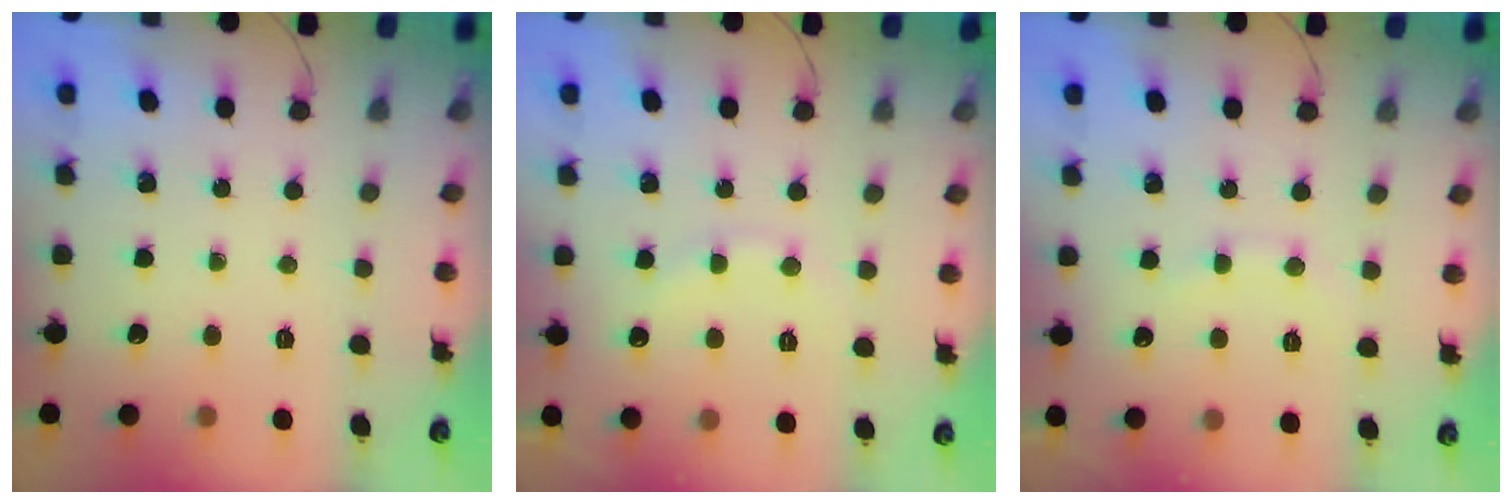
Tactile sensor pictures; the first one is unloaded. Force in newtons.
{"total": 9.2, "press": 9.1, "slide": 1.2}
{"total": 7.2, "press": 7.1, "slide": 1.2}